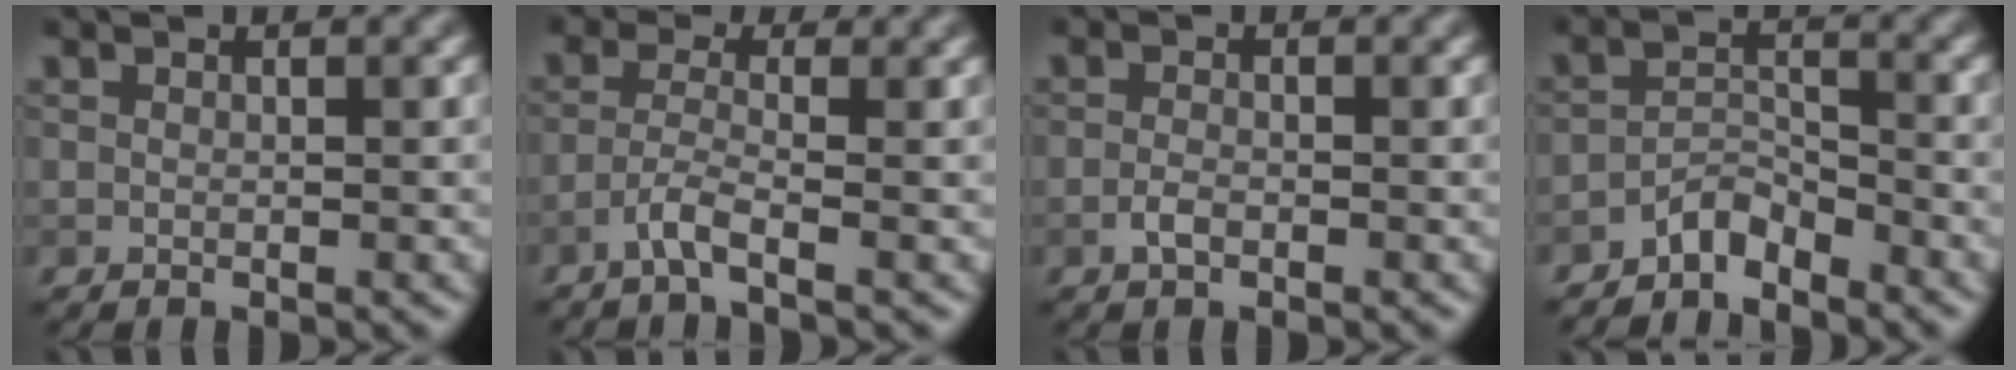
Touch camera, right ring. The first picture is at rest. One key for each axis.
{"total": 2.4, "fx": -1.3, "fy": 0.5, "fz": 1.9, "tx": -0.044, "ty": 0.004, "tz": -0.038}
{"total": 1.3, "fx": -0.6, "fy": 0.5, "fz": 1.0, "tx": -0.022, "ty": 0.001, "tz": -0.016}
{"total": 2.5, "fx": -2.3, "fy": 0.7, "fz": 0.8, "tx": -0.011, "ty": 0.012, "tz": -0.047}